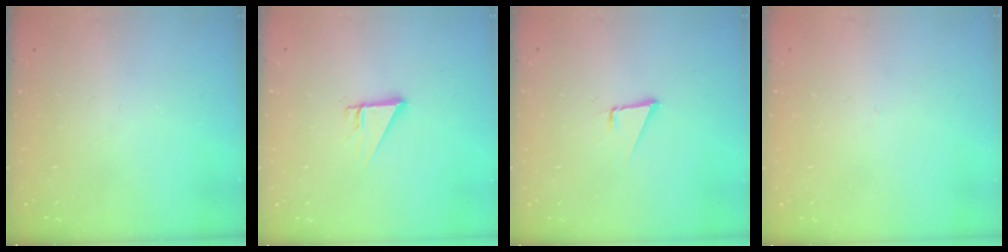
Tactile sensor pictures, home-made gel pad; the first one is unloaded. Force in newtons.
{"total": 4.2, "press": 4.2, "slide": 0.3}
{"total": 1.7, "press": 1.7, "slide": 0.1}
{"total": 2.7, "press": 2.7, "slide": 0.3}